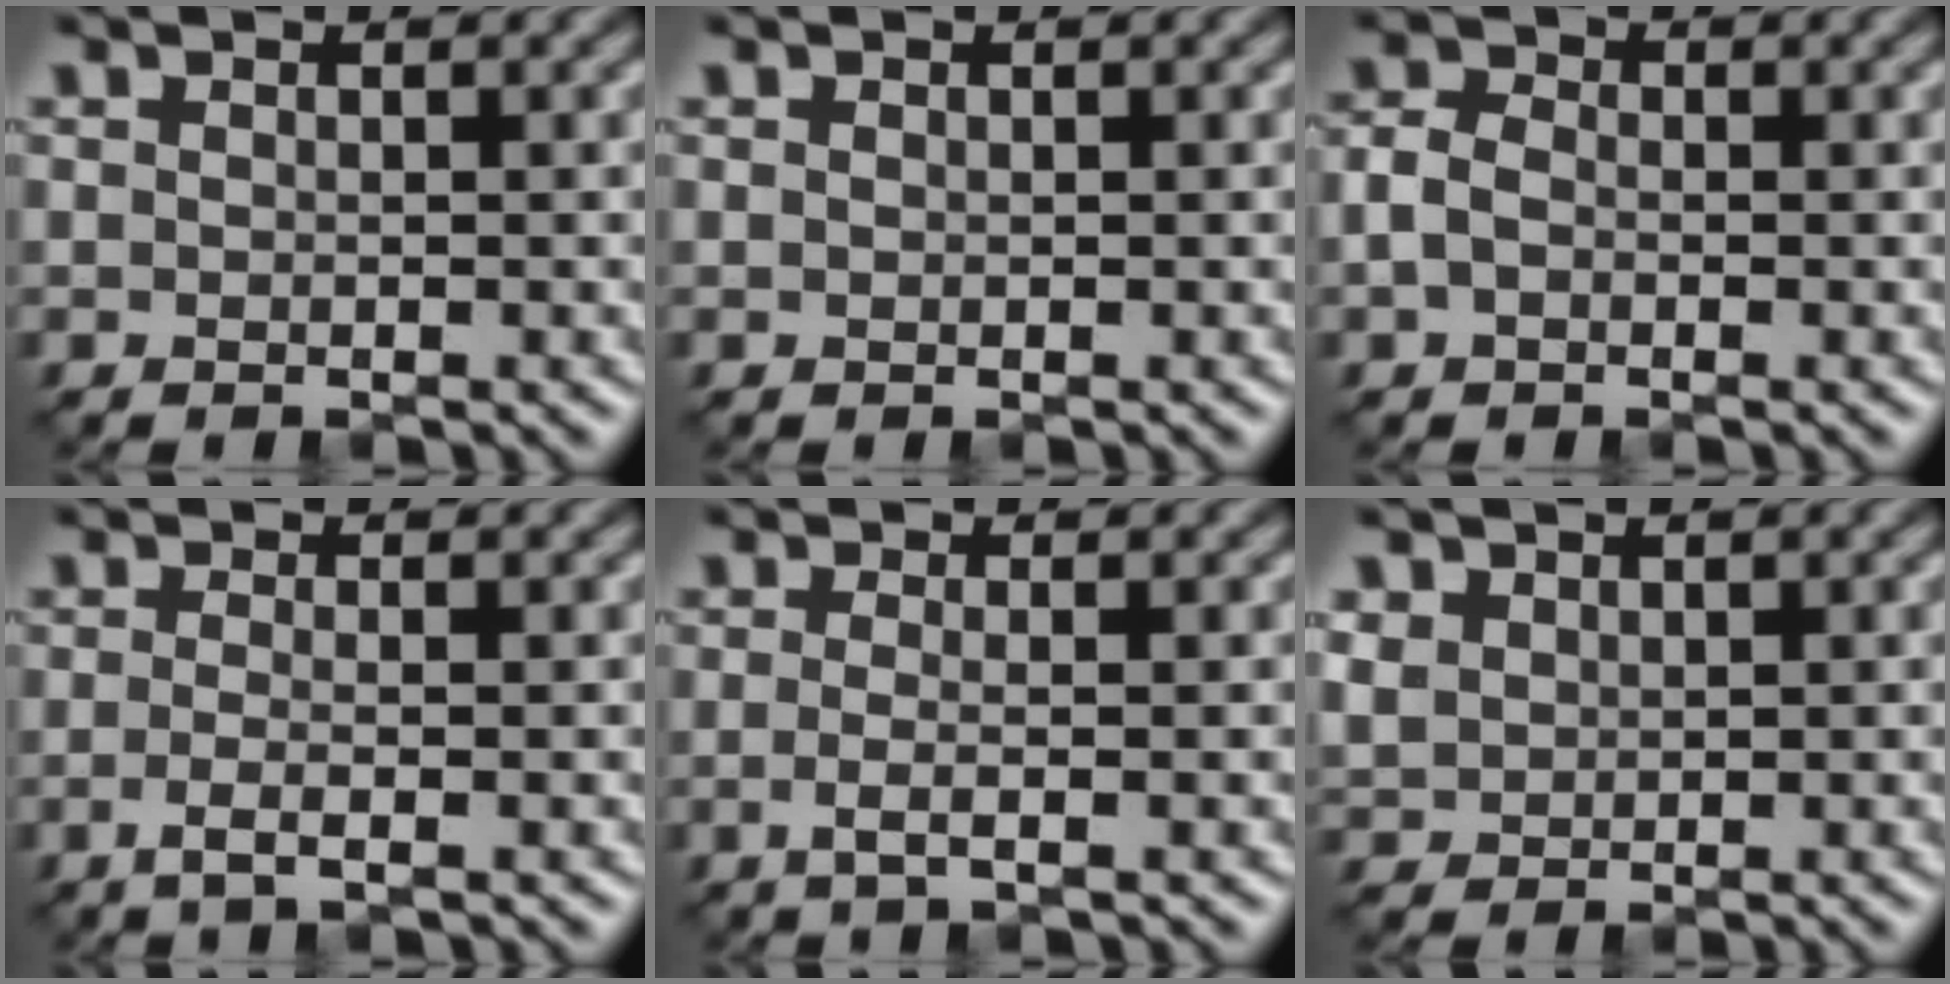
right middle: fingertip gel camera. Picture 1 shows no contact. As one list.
[{"total": 0.0}, {"total": 2.1, "force": [-0.5, 1.6, 1.4], "torque": [-0.031, 0.004, -0.016]}, {"total": 2.0, "force": [-0.7, 0.6, 1.8], "torque": [-0.036, -0.004, -0.019]}, {"total": 2.0, "force": [-0.4, 0.7, 1.8], "torque": [-0.035, -0.006, -0.014]}, {"total": 2.0, "force": [0.8, 1.7, 0.6], "torque": [-0.018, -0.001, 0.020]}]